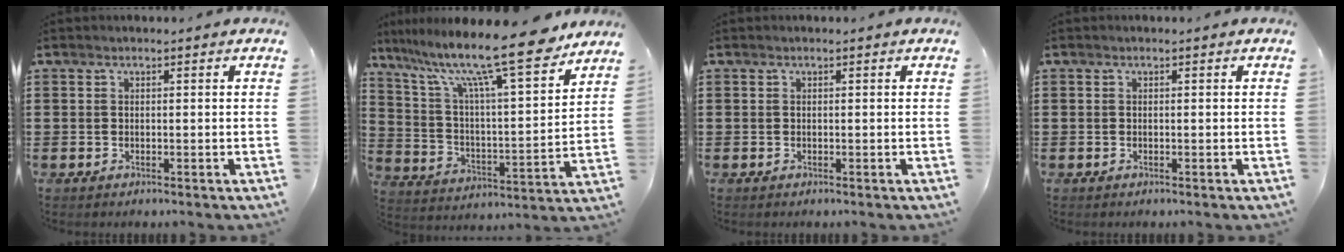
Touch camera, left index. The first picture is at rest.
{"total": 15.4, "force": [12.4, 1.2, 9.0], "torque": [-0.198, -0.072, 0.206]}
{"total": 0.0}
{"total": 0.0}